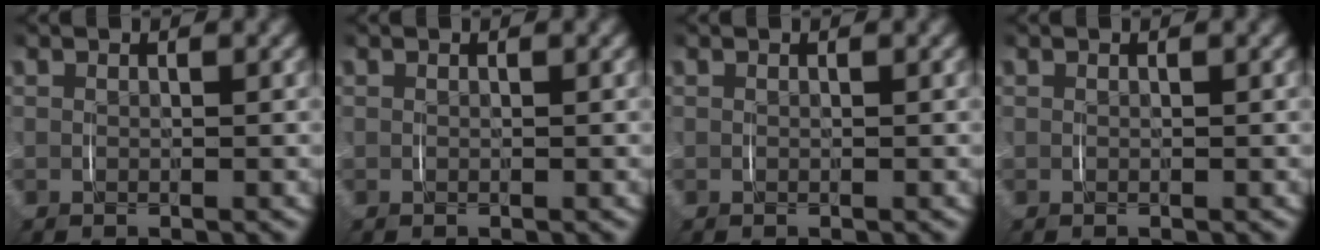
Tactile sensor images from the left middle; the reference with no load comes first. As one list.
[{"total": 0.0}, {"total": 0.0}, {"total": 0.0}]